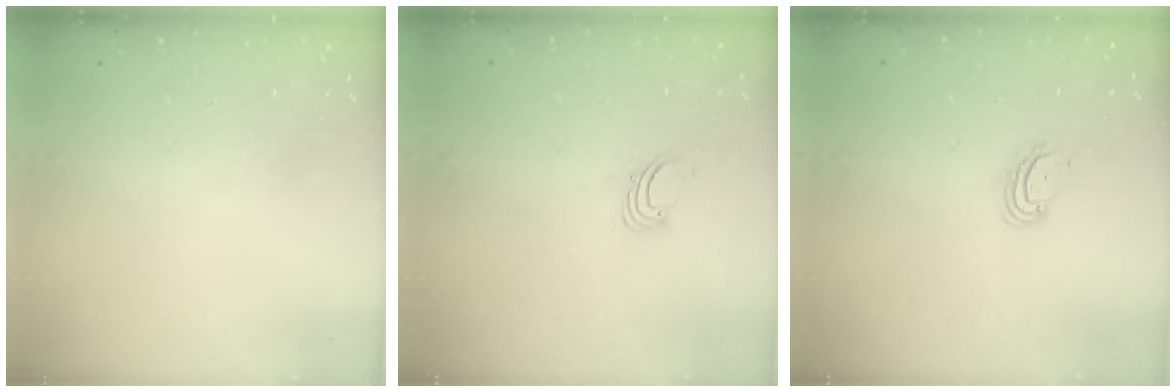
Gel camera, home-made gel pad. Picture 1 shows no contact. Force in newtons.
{"total": 2.2, "press": 2.2, "slide": 0.2}
{"total": 3.8, "press": 3.8, "slide": 0.3}